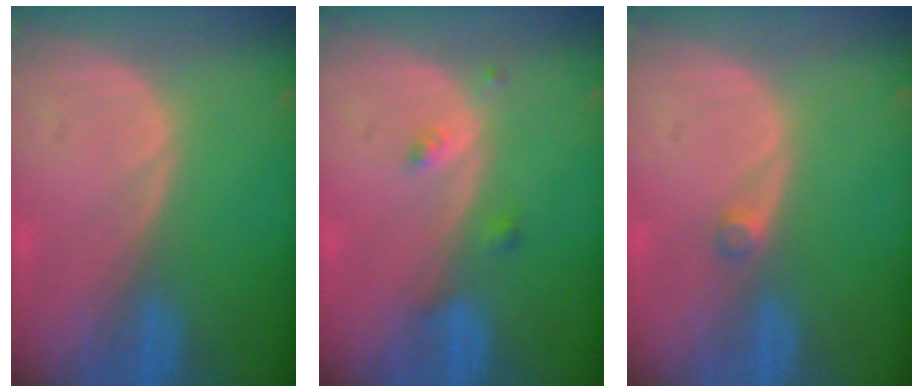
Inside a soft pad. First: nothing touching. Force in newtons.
{"total": 1.8, "press": 1.8, "slide": 0.1}
{"total": 1.3, "press": 1.1, "slide": 0.6}